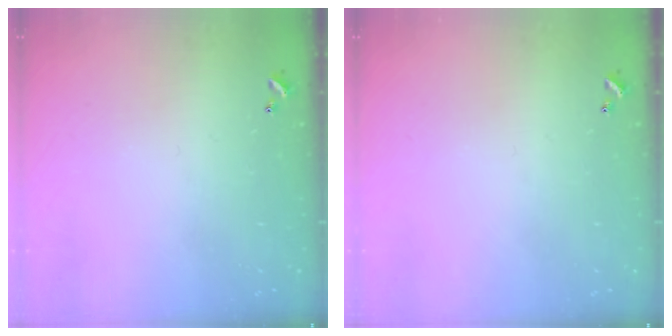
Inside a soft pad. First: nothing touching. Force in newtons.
{"total": 0.0}